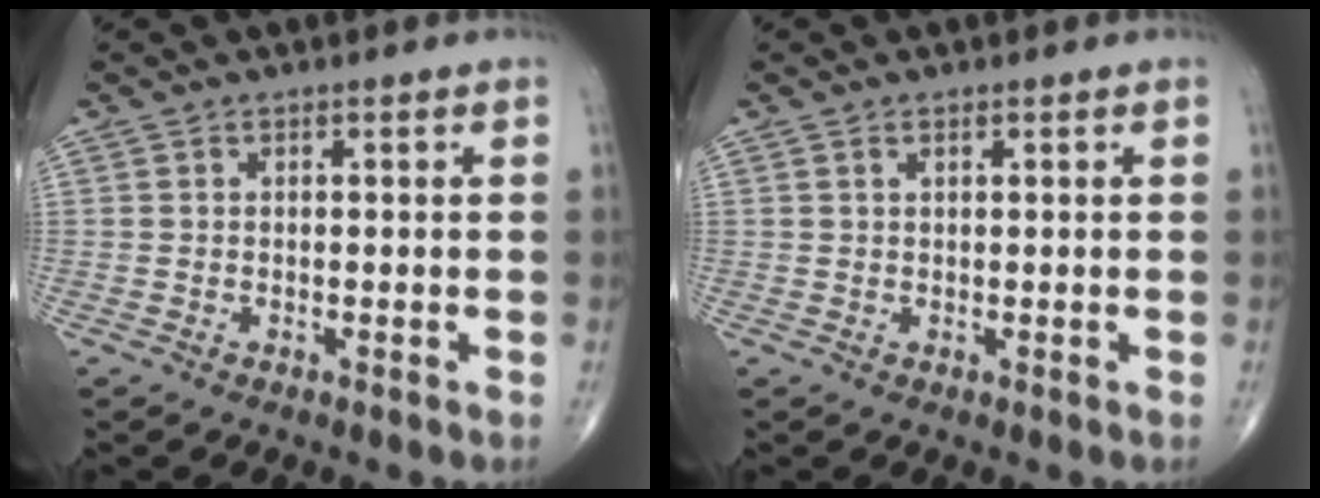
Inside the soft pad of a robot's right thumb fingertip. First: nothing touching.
{"total": 0.7, "force": [0.4, 0.3, 0.5], "torque": [-0.011, 0.003, 0.008]}